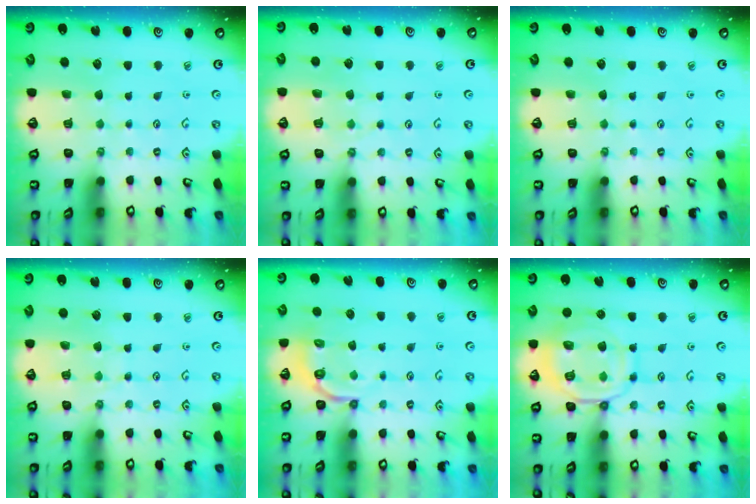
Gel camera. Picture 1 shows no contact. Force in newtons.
{"total": 5.7, "press": 5.7, "slide": 0.7}
{"total": 0.0}
{"total": 5.3, "press": 5.3, "slide": 0.7}
{"total": 5.1, "press": 4.5, "slide": 2.5}
{"total": 12.7, "press": 12.6, "slide": 1.5}